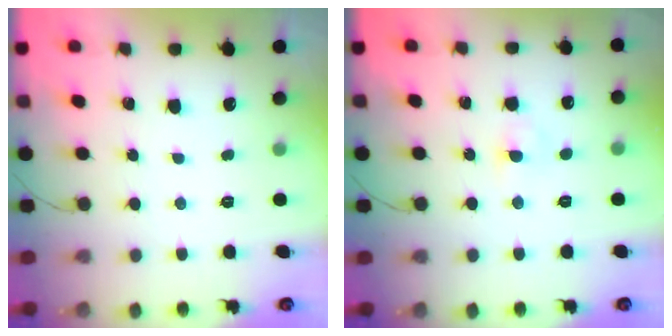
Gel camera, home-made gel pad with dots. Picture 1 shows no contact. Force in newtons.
{"total": 2.9, "press": 2.6, "slide": 1.2}